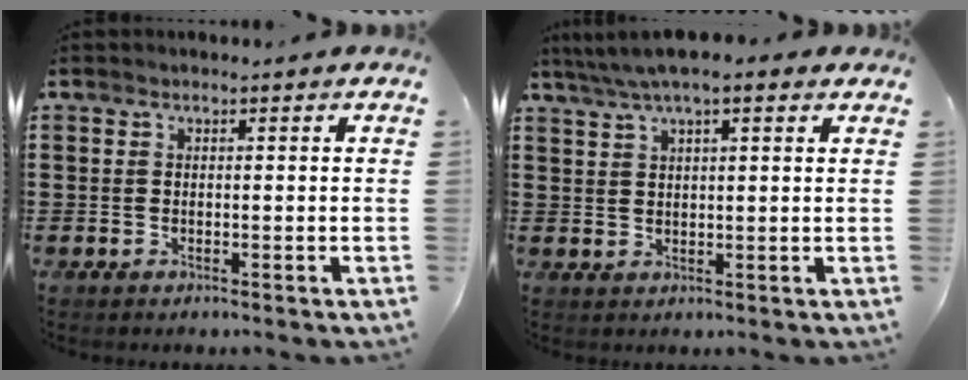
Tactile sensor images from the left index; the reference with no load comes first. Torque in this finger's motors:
{"motor_torque": [2.14, 0.00, 0.55, 0.06]}